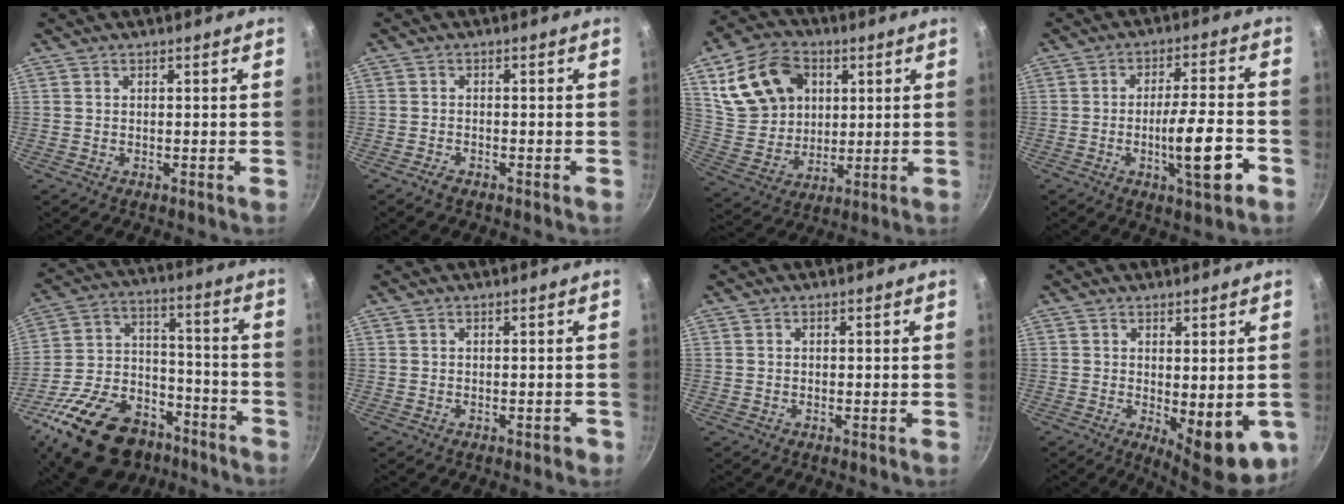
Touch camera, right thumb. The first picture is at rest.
{"total": 1.9, "force": [-1.5, 0.7, 0.9], "torque": [-0.025, 0.013, -0.029]}
{"total": 17.4, "force": [5.8, 13.0, 9.9], "torque": [-0.162, -0.005, 0.117]}
{"total": 11.3, "force": [-4.1, 2.4, 10.2], "torque": [-0.149, 0.022, -0.062]}
{"total": 27.4, "force": [-16.9, 15.9, 14.6], "torque": [-0.224, 0.089, -0.263]}
{"total": 1.0, "force": [-0.5, 0.6, 0.5], "torque": [0.003, 0.014, 0.002]}
{"total": 0.6, "force": [0.0, 0.5, 0.3], "torque": [-0.003, 0.004, -0.001]}
{"total": 11.2, "force": [-2.0, 4.3, 10.2], "torque": [-0.110, -0.010, -0.012]}